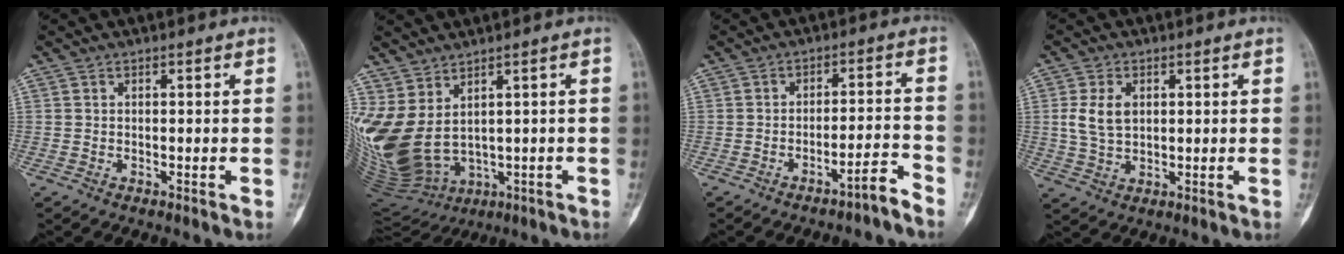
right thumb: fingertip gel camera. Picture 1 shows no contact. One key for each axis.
{"total": 17.0, "fx": 1.4, "fy": 10.2, "fz": 13.5, "tx": -0.318, "ty": -0.021, "tz": 0.069}
{"total": 4.4, "fx": -3.7, "fy": -0.1, "fz": 2.3, "tx": -0.040, "ty": 0.042, "tz": -0.056}
{"total": 6.0, "fx": 1.3, "fy": 3.8, "fz": 4.4, "tx": -0.085, "ty": 0.000, "tz": 0.029}